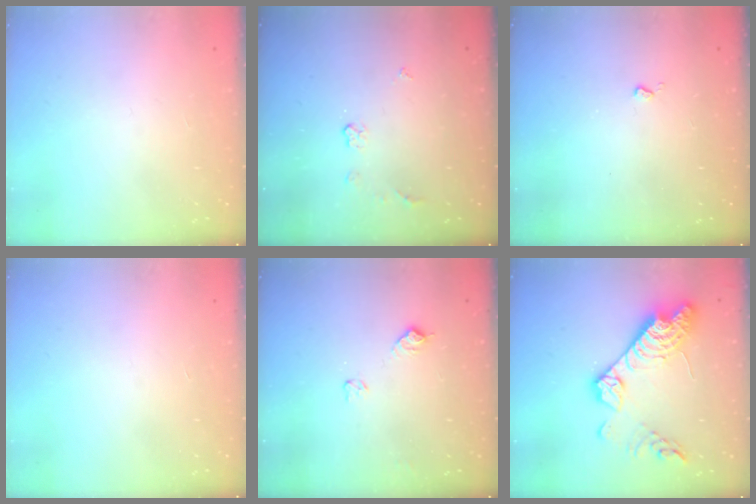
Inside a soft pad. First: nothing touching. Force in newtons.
{"total": 3.8, "press": 3.8, "slide": 0.6}
{"total": 2.5, "press": 2.4, "slide": 0.5}
{"total": 0.0}
{"total": 7.1, "press": 7.0, "slide": 0.8}
{"total": 18.9, "press": 18.9, "slide": 1.3}